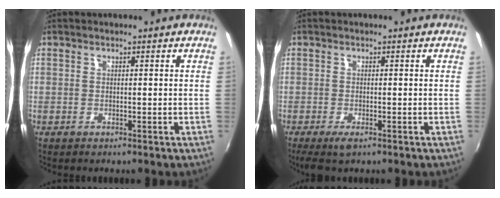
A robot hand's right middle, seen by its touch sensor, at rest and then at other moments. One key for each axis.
{"total": 3.8, "fx": -2.4, "fy": 1.1, "fz": 2.7, "tx": -0.057, "ty": -0.017, "tz": -0.040}